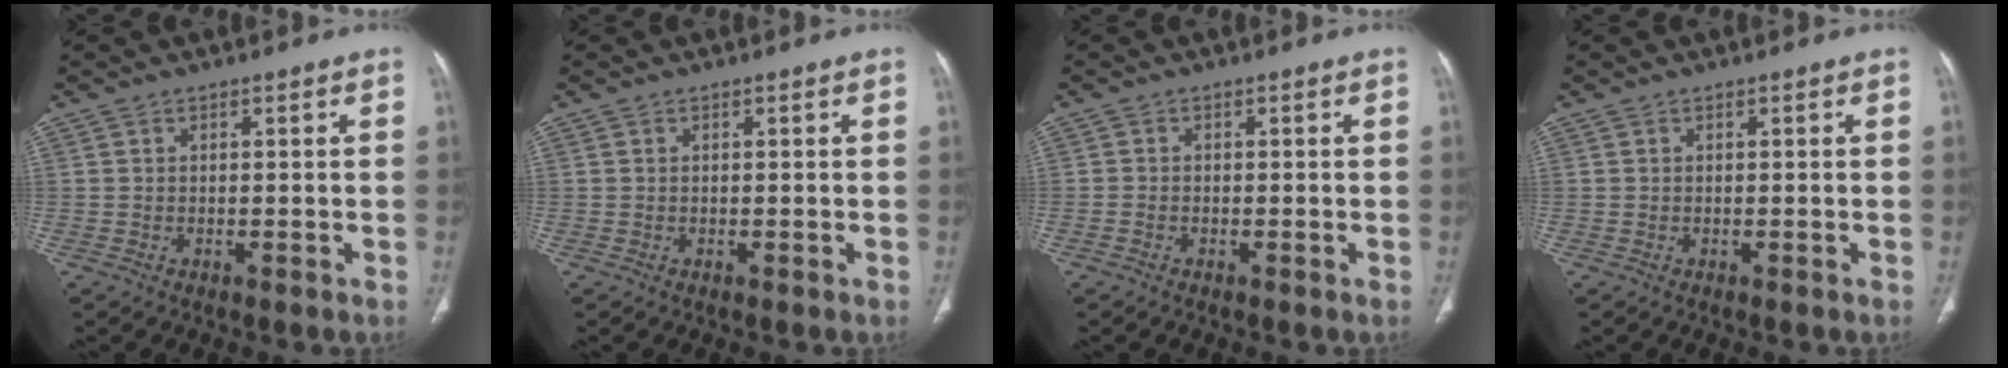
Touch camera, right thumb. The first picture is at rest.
{"total": 0.0}
{"total": 0.7, "force": [-0.5, 0.4, 0.3], "torque": [-0.006, 0.003, -0.012]}
{"total": 0.0}